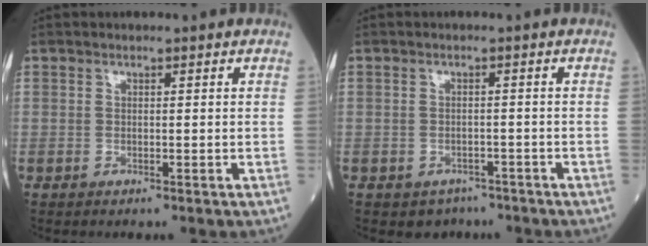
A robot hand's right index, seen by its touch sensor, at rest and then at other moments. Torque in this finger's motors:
{"motor_torque": [0.16, 0.04, -0.12, -0.04]}